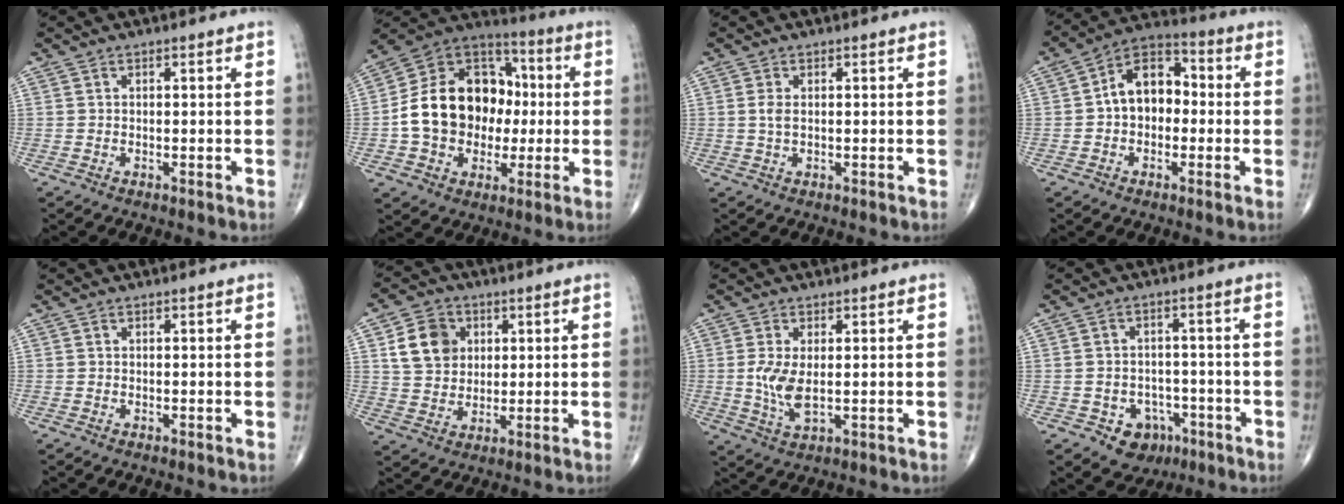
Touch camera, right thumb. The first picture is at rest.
{"total": 19.7, "force": [-0.8, 15.3, 12.3], "torque": [-0.170, 0.039, -0.012]}
{"total": 1.8, "force": [0.2, 0.9, 1.5], "torque": [-0.036, 0.001, 0.007]}
{"total": 10.6, "force": [-0.2, 7.3, 7.6], "torque": [-0.094, 0.037, -0.019]}
{"total": 0.0}
{"total": 9.3, "force": [2.9, 7.6, 4.5], "torque": [-0.055, -0.006, 0.055]}
{"total": 5.9, "force": [0.2, 2.5, 5.3], "torque": [-0.116, -0.013, 0.009]}
{"total": 7.2, "force": [-3.6, 5.7, 2.7], "torque": [-0.013, 0.028, -0.043]}